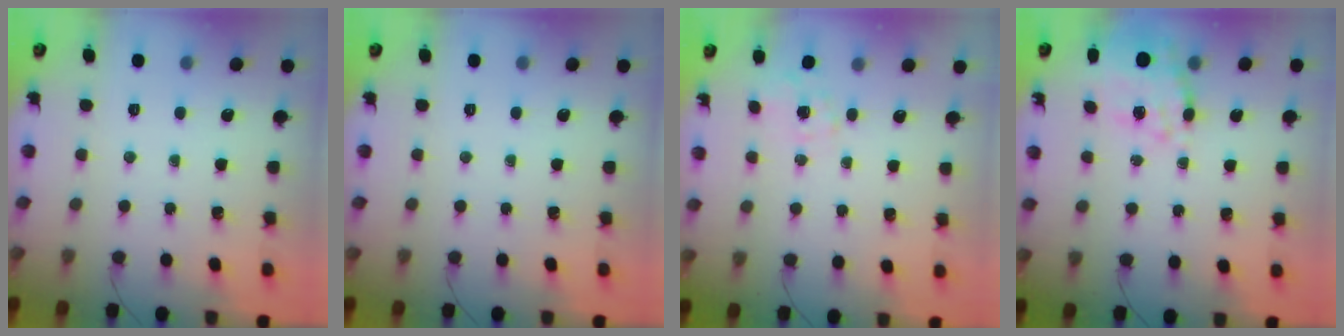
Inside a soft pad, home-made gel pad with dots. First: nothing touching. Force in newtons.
{"total": 0.0}
{"total": 6.3, "press": 6.2, "slide": 0.9}
{"total": 10.2, "press": 9.4, "slide": 4.1}